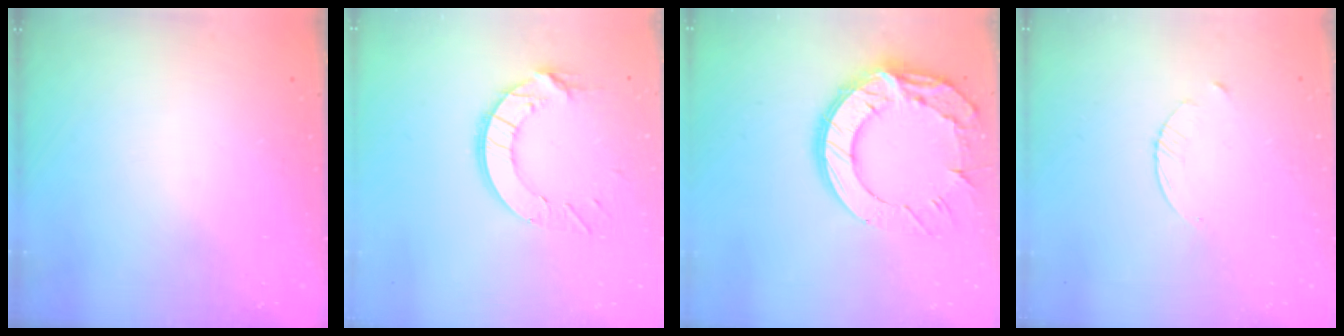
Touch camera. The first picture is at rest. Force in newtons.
{"total": 10.4, "press": 10.3, "slide": 0.5}
{"total": 18.8, "press": 18.7, "slide": 1.6}
{"total": 1.5, "press": 1.5, "slide": 0.2}